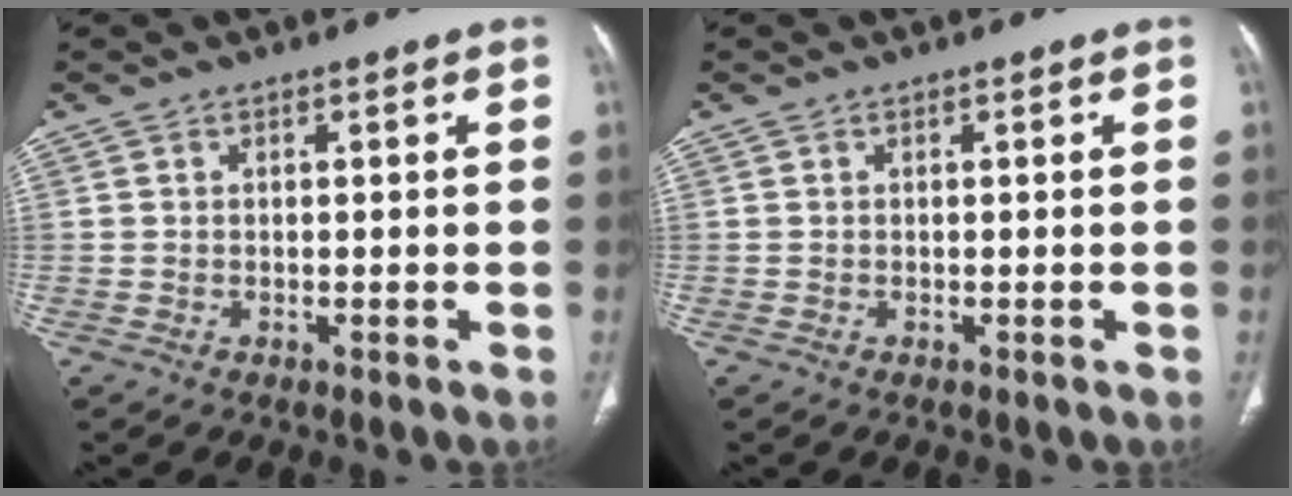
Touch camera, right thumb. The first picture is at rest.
{"total": 0.0}